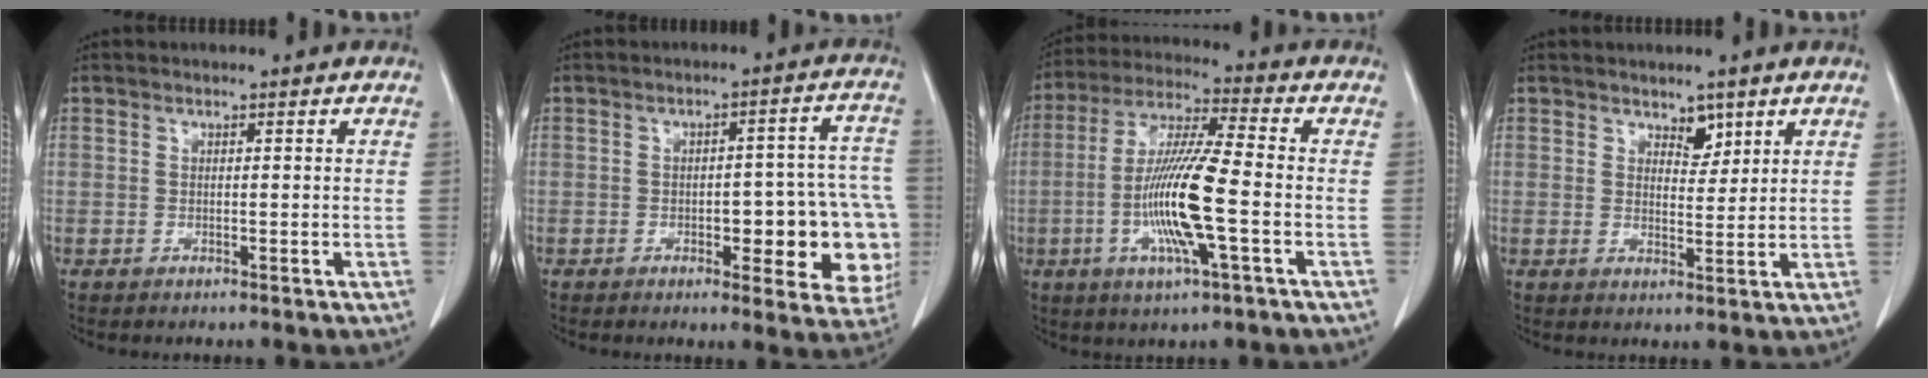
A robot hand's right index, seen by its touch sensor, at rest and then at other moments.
{"total": 14.0, "force": [-3.0, 4.8, 12.8], "torque": [-0.107, 0.030, -0.028]}
{"total": 13.6, "force": [-2.9, 0.6, 13.2], "torque": [-0.265, -0.009, -0.061]}
{"total": 2.9, "force": [2.1, 1.6, 1.4], "torque": [-0.017, -0.004, 0.036]}